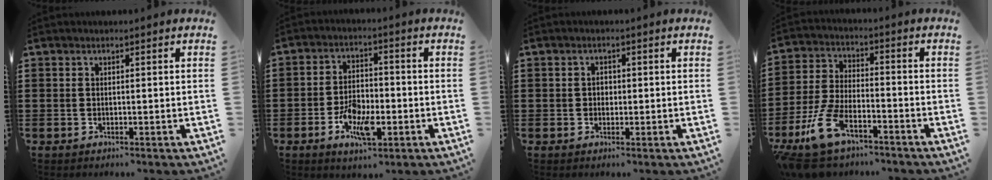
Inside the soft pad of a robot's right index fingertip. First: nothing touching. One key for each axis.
{"total": 7.0, "fx": -2.7, "fy": 3.3, "fz": 5.5, "tx": -0.116, "ty": 0.001, "tz": -0.052}
{"total": 1.2, "fx": -0.1, "fy": 0.9, "fz": 0.7, "tx": -0.015, "ty": 0.004, "tz": -0.002}
{"total": 10.1, "fx": -6.6, "fy": 3.9, "fz": 6.5, "tx": -0.159, "ty": 0.005, "tz": -0.131}